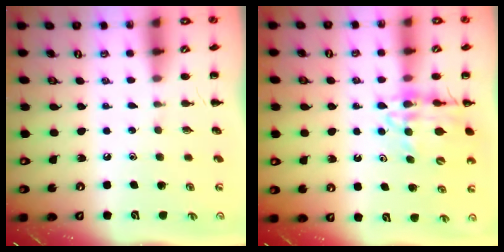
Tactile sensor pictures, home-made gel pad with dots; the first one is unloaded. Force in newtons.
{"total": 13.5, "press": 13.1, "slide": 3.3}